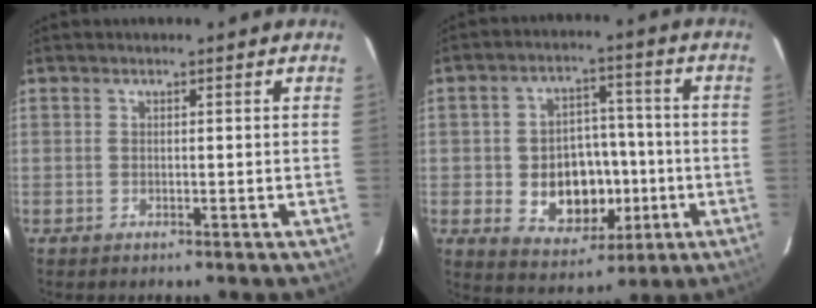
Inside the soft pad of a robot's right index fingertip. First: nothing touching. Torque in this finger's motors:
{"motor_torque": [0.32, -0.03, 0.15, 0.04]}